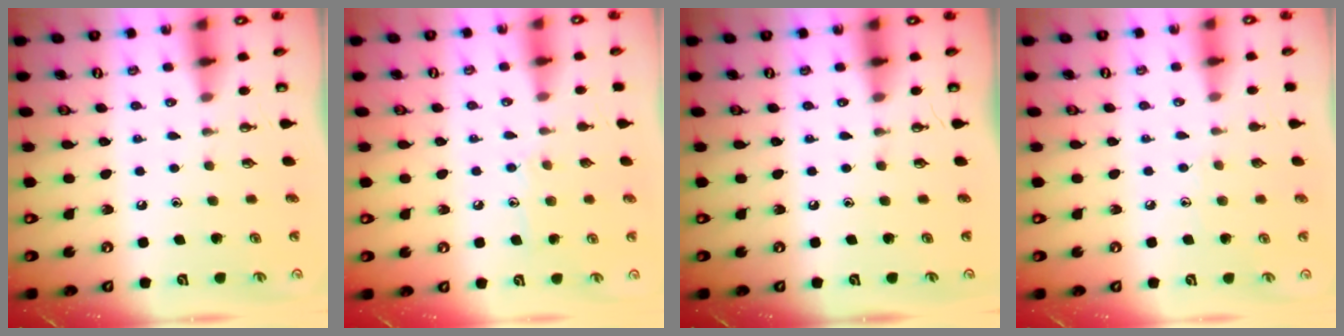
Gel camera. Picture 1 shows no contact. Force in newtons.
{"total": 8.5, "press": 8.5, "slide": 0.7}
{"total": 0.0}
{"total": 3.8, "press": 3.8, "slide": 0.4}